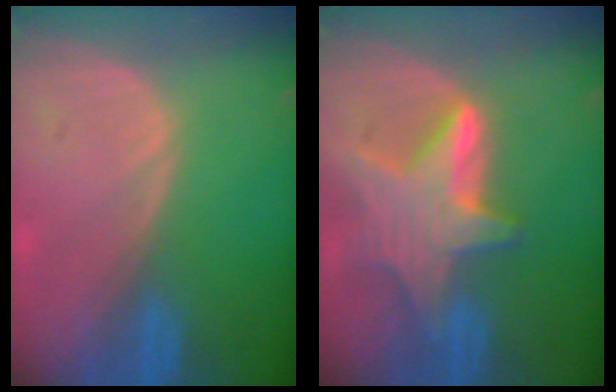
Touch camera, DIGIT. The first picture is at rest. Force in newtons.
{"total": 8.4, "press": 8.3, "slide": 0.6}